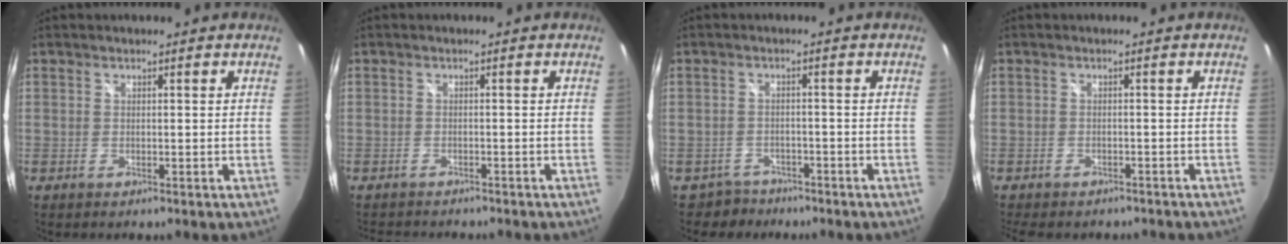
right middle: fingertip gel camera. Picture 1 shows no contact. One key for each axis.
{"total": 4.4, "fx": -4.1, "fy": 1.1, "fz": 1.1, "tx": -0.031, "ty": -0.004, "tz": -0.059}
{"total": 3.9, "fx": -3.0, "fy": 2.4, "fz": -0.4, "tx": 0.000, "ty": 0.012, "tz": -0.049}
{"total": 7.2, "fx": -6.0, "fy": 2.6, "fz": 2.9, "tx": -0.065, "ty": -0.017, "tz": -0.083}